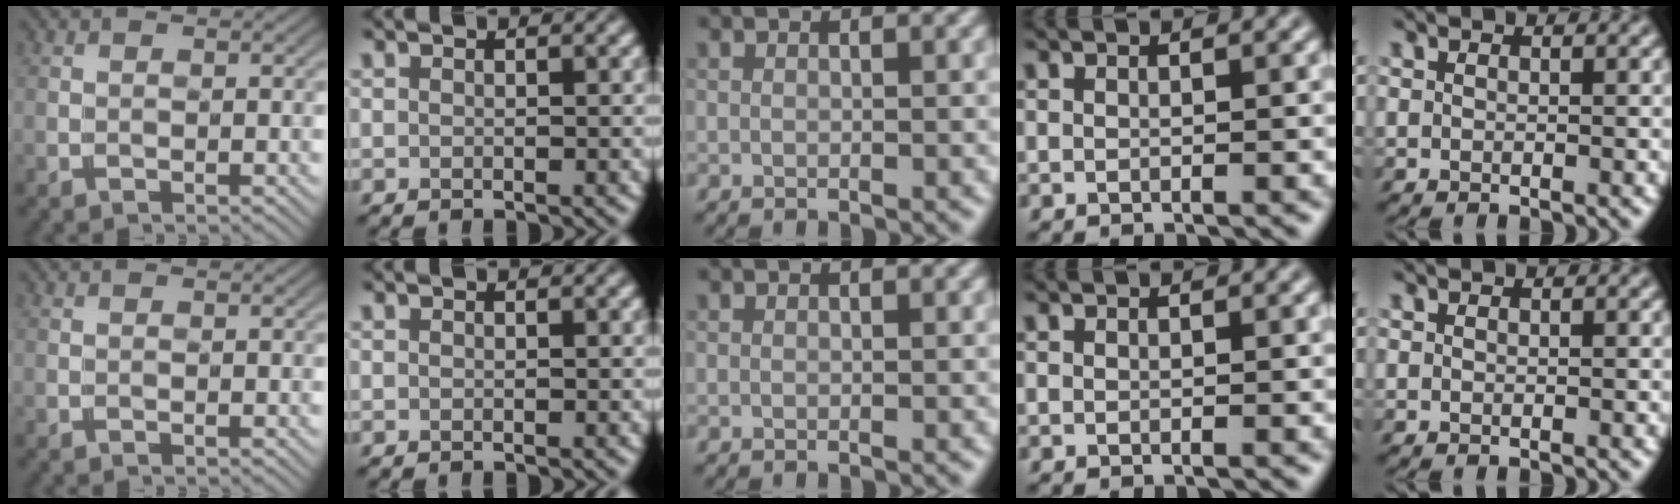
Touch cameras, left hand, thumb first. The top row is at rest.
{}